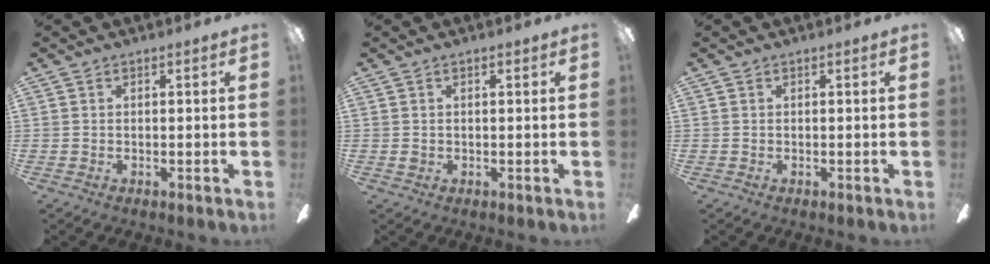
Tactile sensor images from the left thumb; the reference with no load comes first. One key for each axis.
{"total": 0.8, "fx": 0.2, "fy": 0.7, "fz": 0.3, "tx": -0.008, "ty": 0.006, "tz": 0.001}
{"total": 0.0}